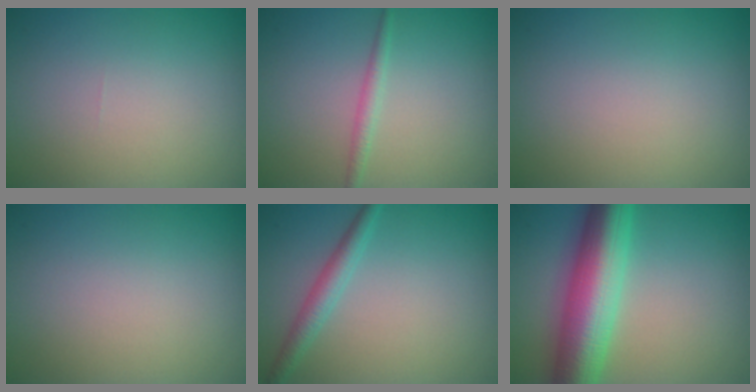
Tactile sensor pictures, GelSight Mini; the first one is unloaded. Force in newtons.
{"total": 1.3, "press": 1.3, "slide": 0.1}
{"total": 0.0}
{"total": 0.0}
{"total": 2.2, "press": 2.2, "slide": 0.0}
{"total": 9.6, "press": 9.6, "slide": 0.1}